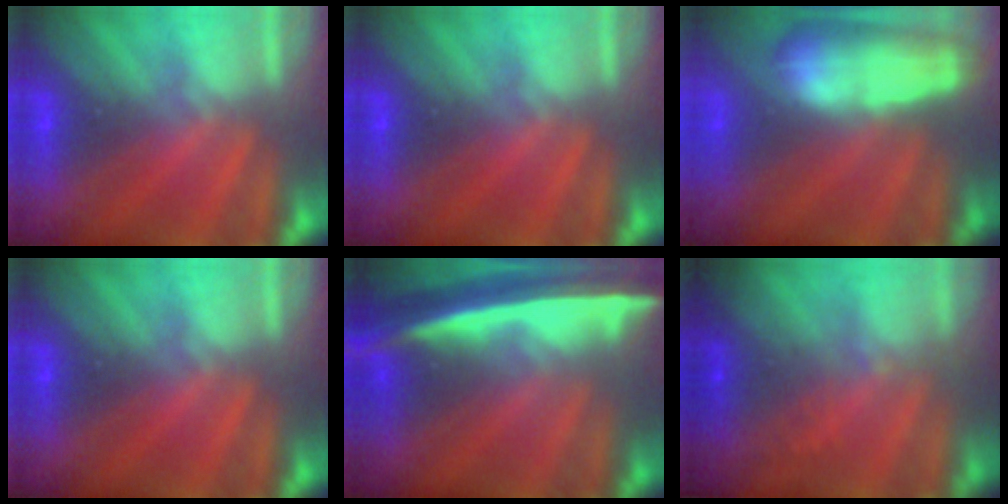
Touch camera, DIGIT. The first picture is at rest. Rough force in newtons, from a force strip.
{"total": 0.0}
{"total": 7.4}
{"total": 0.0}
{"total": 7.0}
{"total": 1.9}